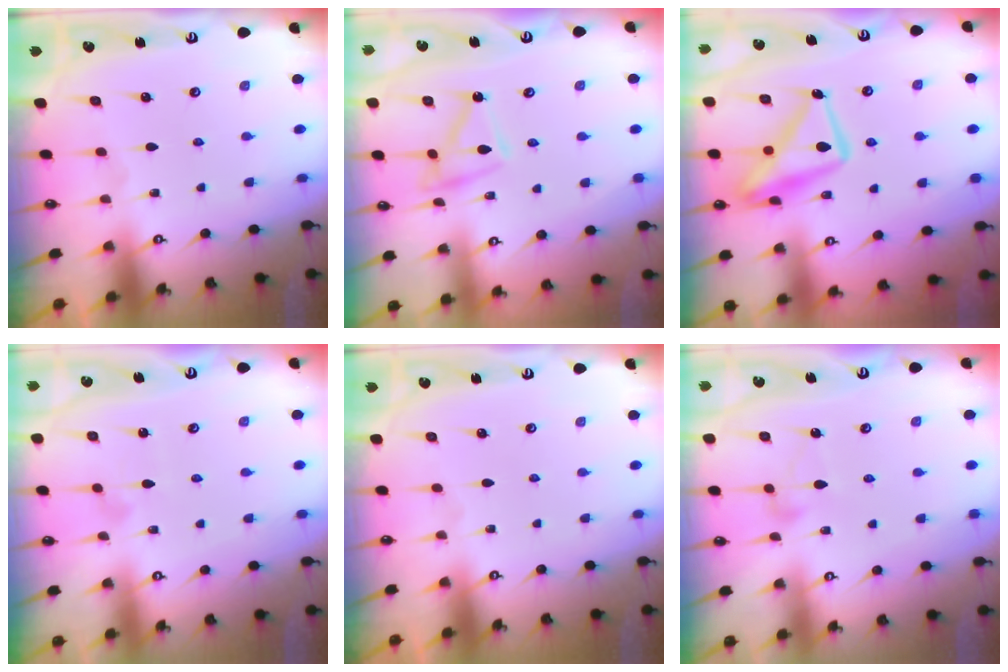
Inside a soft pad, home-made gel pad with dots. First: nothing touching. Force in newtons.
{"total": 11.4, "press": 11.4, "slide": 0.4}
{"total": 15.0, "press": 14.9, "slide": 1.5}
{"total": 5.2, "press": 5.2, "slide": 0.3}
{"total": 0.0}
{"total": 9.1, "press": 9.1, "slide": 0.5}